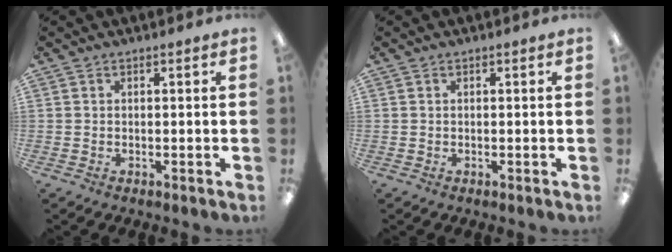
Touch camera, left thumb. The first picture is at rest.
{"total": 0.0}